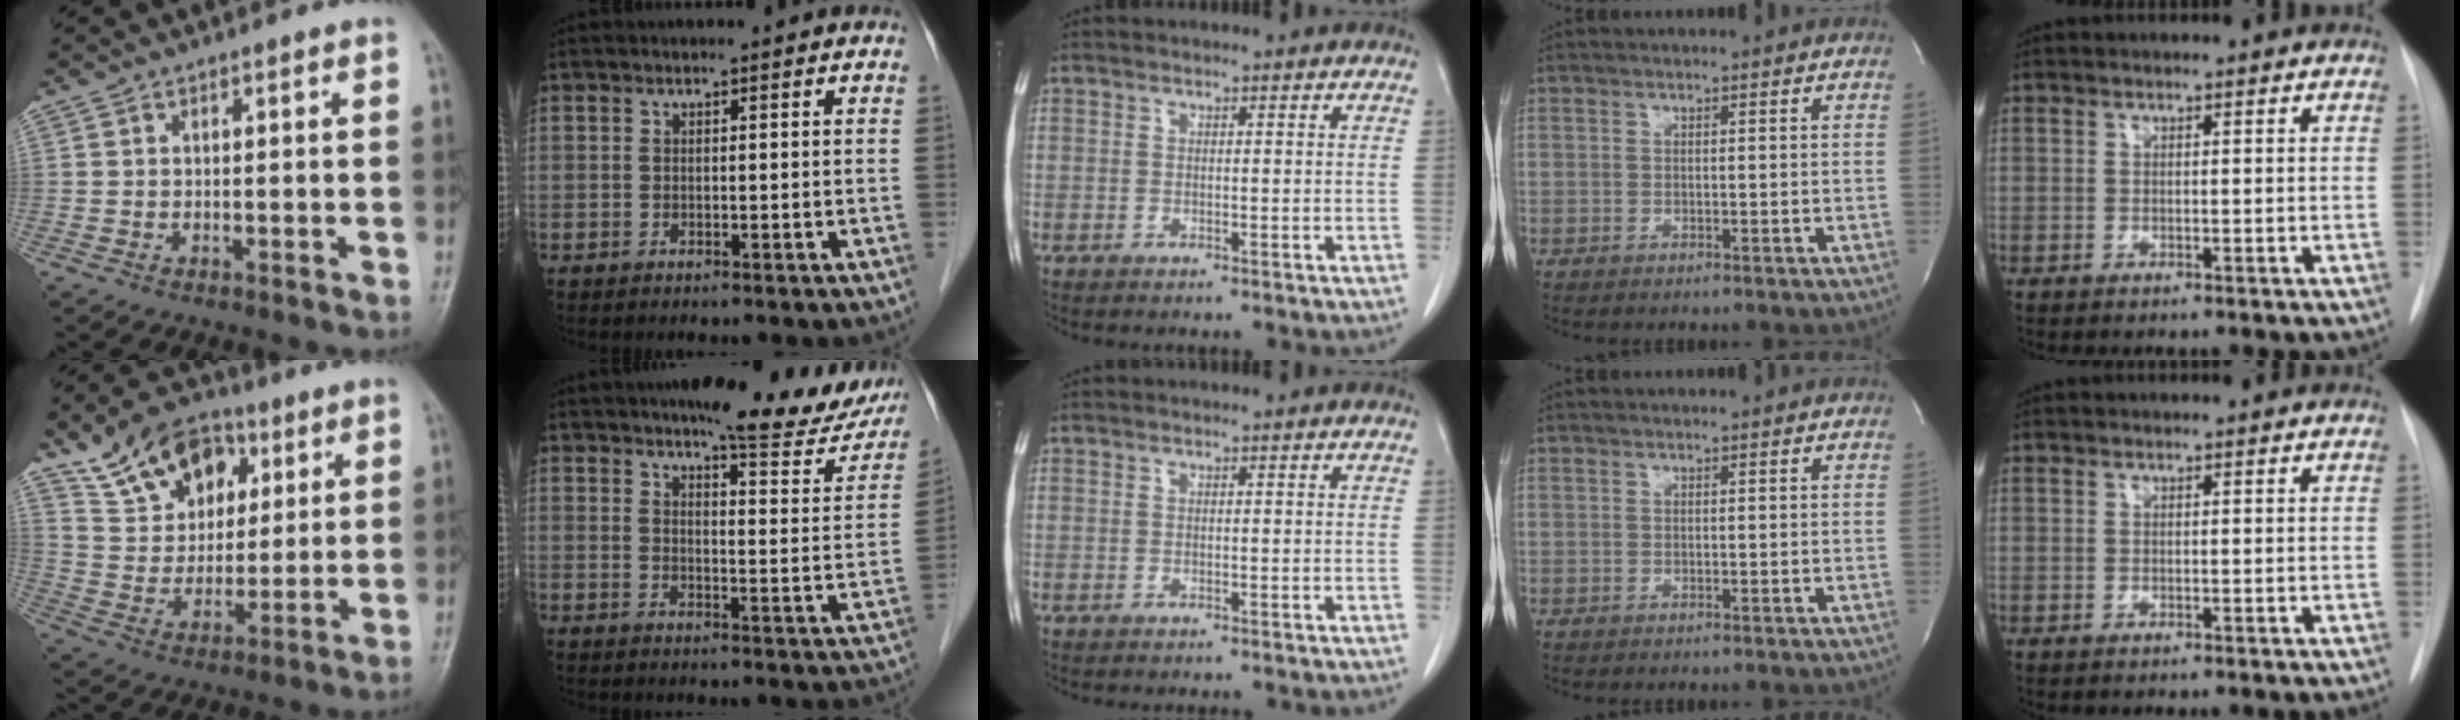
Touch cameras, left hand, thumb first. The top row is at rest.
{"thumb": {"total": 15.5, "force": [7.9, 10.5, 8.2], "torque": [-0.099, -0.015, 0.144]}, "index": {"total": 16.2, "force": [13.9, 3.0, 7.8], "torque": [-0.086, -0.025, 0.161]}}